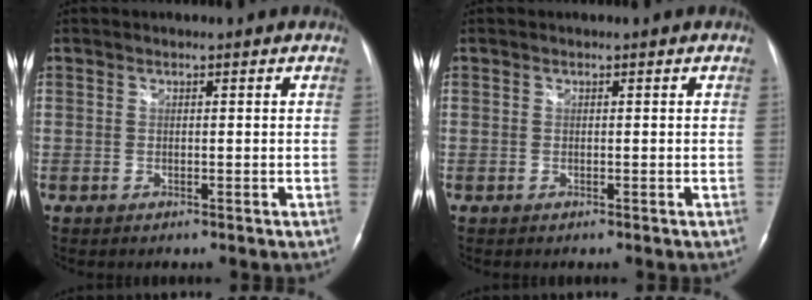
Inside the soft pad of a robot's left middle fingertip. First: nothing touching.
{"total": 0.0}